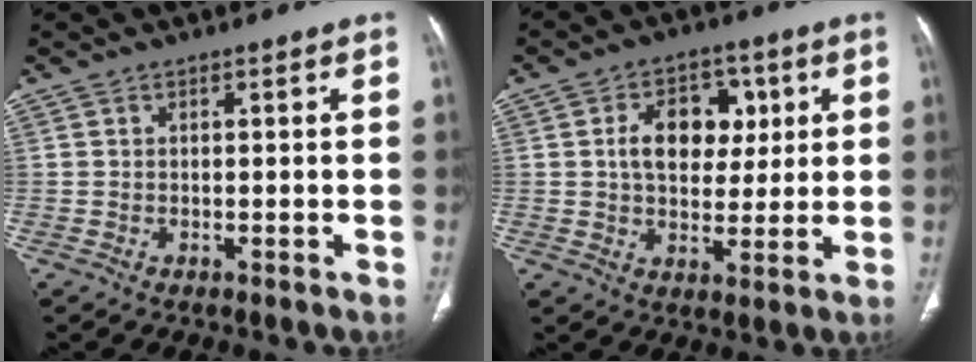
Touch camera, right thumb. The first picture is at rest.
{"total": 11.3, "force": [2.5, 7.8, 7.7], "torque": [-0.080, 0.001, 0.040]}